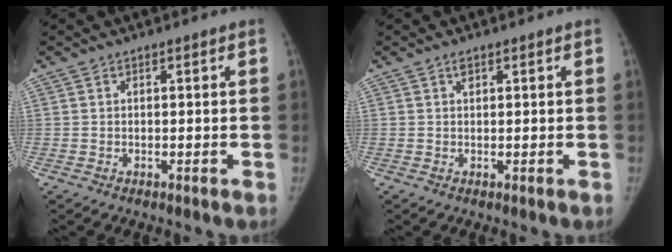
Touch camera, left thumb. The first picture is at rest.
{"total": 0.8, "force": [0.5, 0.4, 0.4], "torque": [0.000, -0.006, 0.007]}